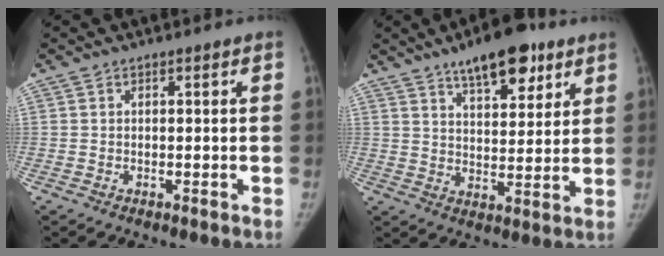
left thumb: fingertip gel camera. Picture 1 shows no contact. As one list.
[{"total": 13.6, "force": [8.7, 5.6, 8.8], "torque": [-0.097, -0.036, 0.132]}]